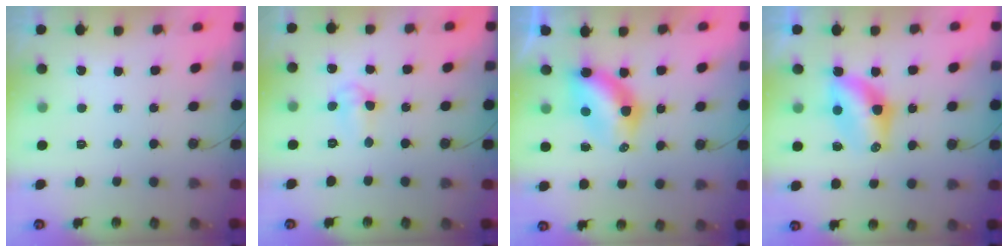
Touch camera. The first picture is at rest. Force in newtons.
{"total": 5.1, "press": 4.9, "slide": 1.0}
{"total": 6.7, "press": 6.7, "slide": 0.7}
{"total": 6.9, "press": 6.9, "slide": 0.4}